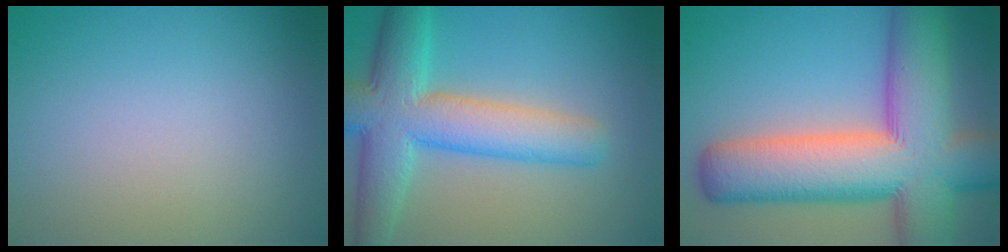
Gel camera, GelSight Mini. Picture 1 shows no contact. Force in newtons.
{"total": 8.4, "press": 8.4, "slide": 0.3}
{"total": 14.6, "press": 14.6, "slide": 0.7}